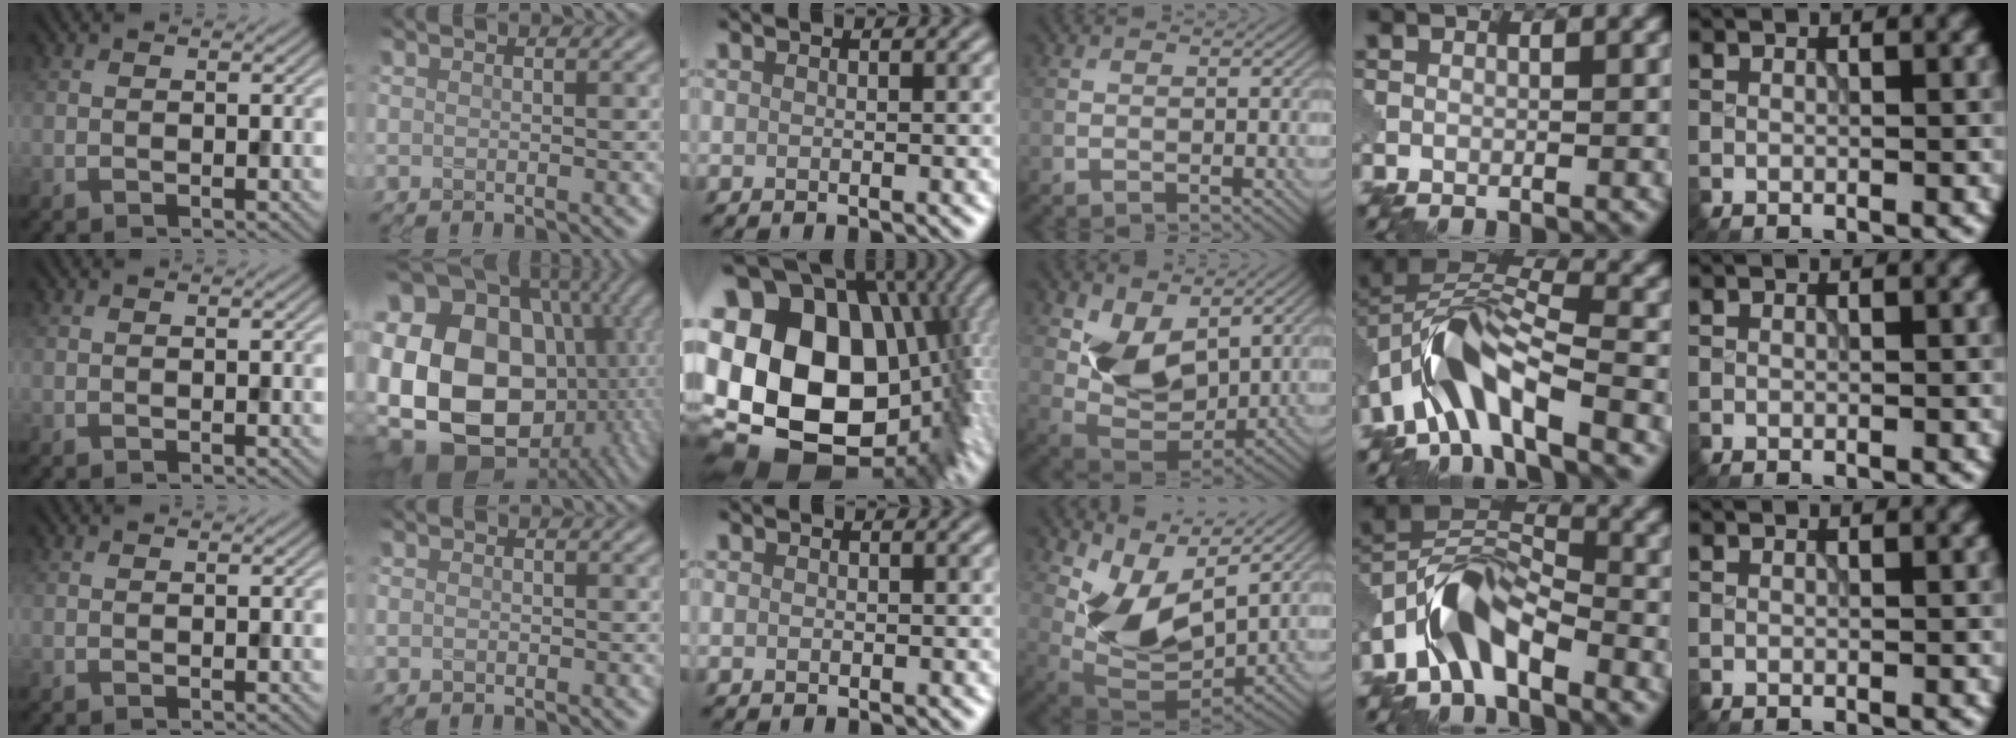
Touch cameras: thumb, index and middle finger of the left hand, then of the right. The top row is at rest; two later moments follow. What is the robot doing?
{"motion": "extract", "object": "pin"}